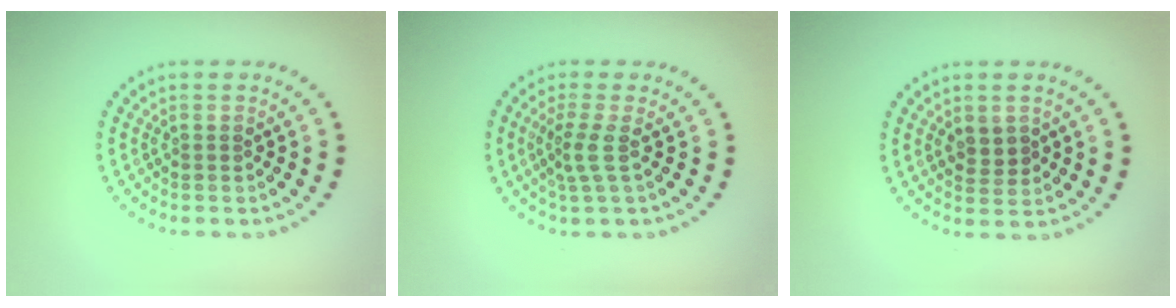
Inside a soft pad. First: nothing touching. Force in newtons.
{"total": 2.3, "press": 1.6, "slide": 1.6}
{"total": 1.6, "press": 1.6, "slide": 0.5}